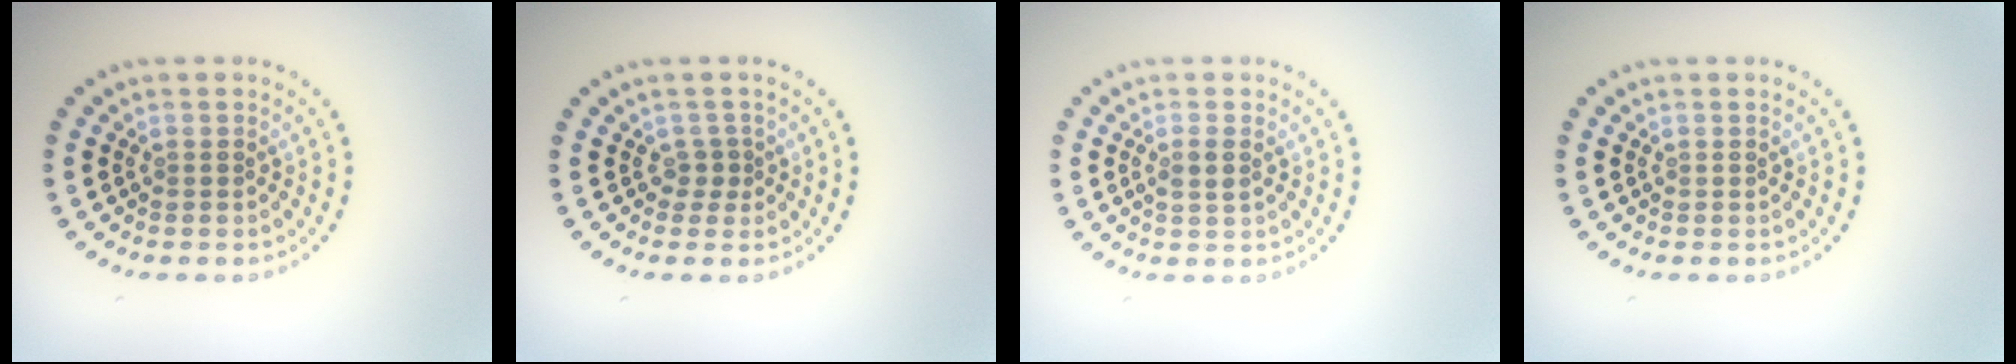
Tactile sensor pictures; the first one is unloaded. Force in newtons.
{"total": 1.1, "press": 0.8, "slide": 0.8}
{"total": 1.4, "press": 1.3, "slide": 0.5}
{"total": 0.0}